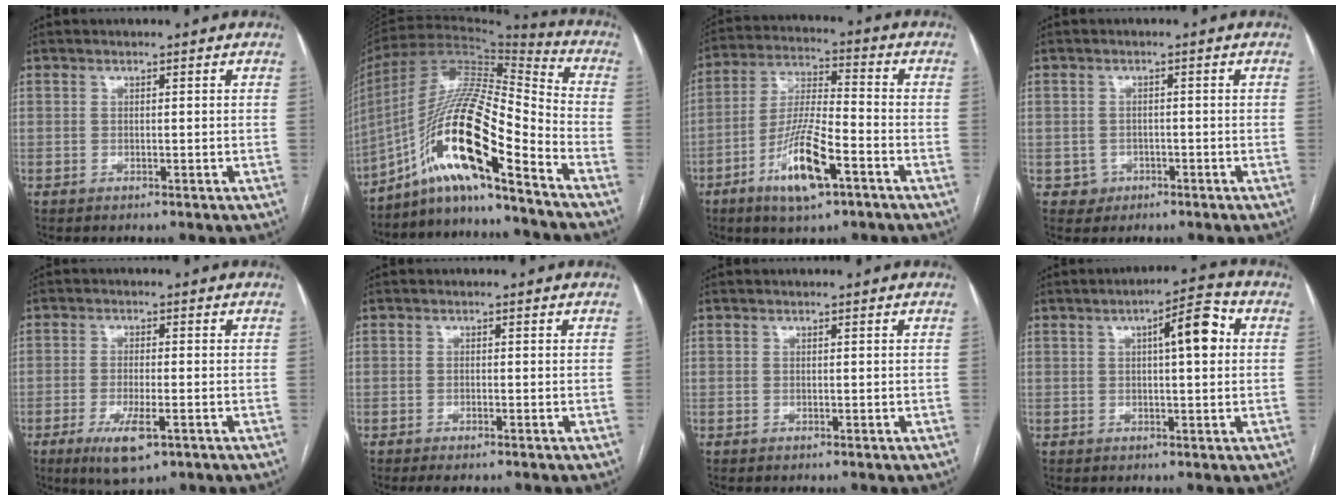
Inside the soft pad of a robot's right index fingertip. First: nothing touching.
{"total": 18.6, "force": [-10.9, 1.7, 14.9], "torque": [-0.295, 0.009, -0.199]}
{"total": 12.3, "force": [-6.0, 2.4, 10.4], "torque": [-0.207, -0.009, -0.108]}
{"total": 2.4, "force": [-1.0, 2.1, 0.0], "torque": [0.008, 0.011, -0.013]}
{"total": 6.4, "force": [-3.1, 1.6, 5.4], "torque": [-0.103, -0.013, -0.048]}
{"total": 1.8, "force": [-1.4, 0.3, 1.1], "torque": [-0.016, -0.004, -0.020]}
{"total": 0.0}
{"total": 7.1, "force": [1.5, 1.4, 6.8], "torque": [-0.100, 0.022, 0.018]}